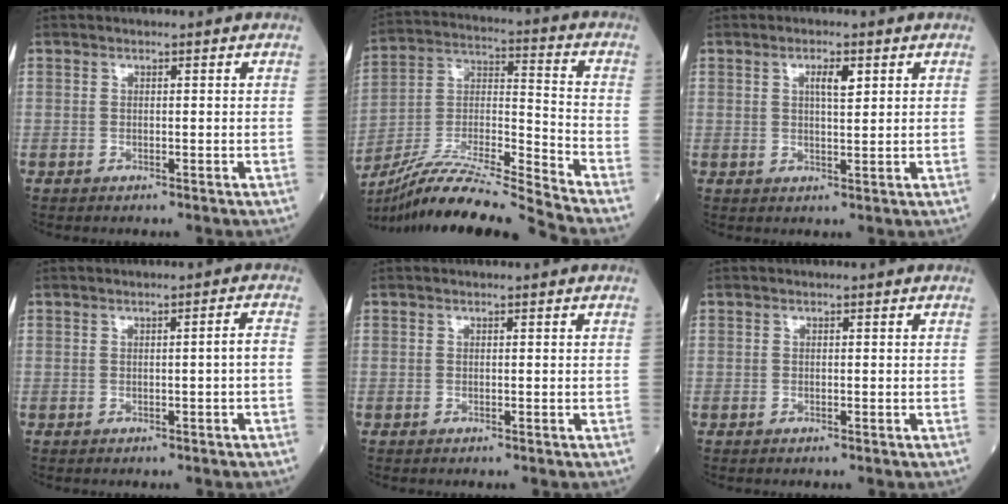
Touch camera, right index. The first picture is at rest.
{"total": 18.3, "force": [-16.7, -2.3, 7.1], "torque": [-0.130, -0.001, -0.303]}
{"total": 3.0, "force": [1.3, 0.7, 2.7], "torque": [-0.047, 0.001, 0.021]}
{"total": 1.6, "force": [-0.5, -0.2, 1.5], "torque": [-0.022, 0.000, -0.006]}
{"total": 0.0}
{"total": 0.0}